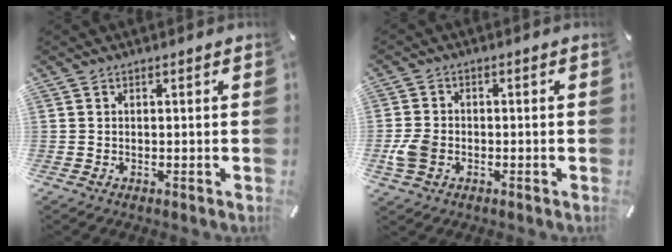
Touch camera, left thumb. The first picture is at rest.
{"total": 5.7, "force": [-1.6, 4.3, 3.3], "torque": [-0.074, 0.007, -0.028]}